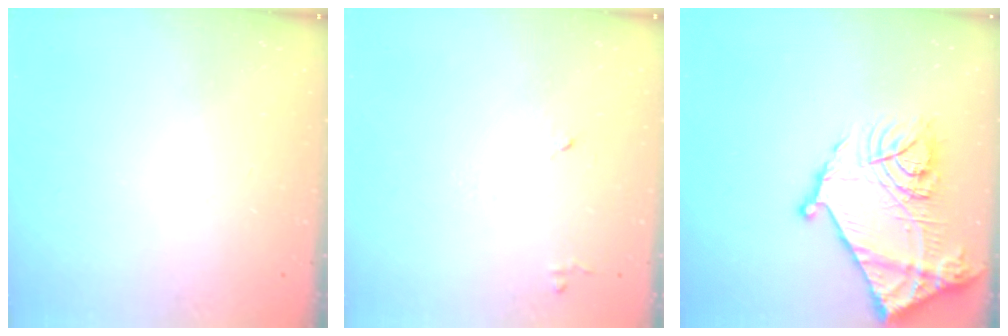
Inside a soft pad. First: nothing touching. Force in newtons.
{"total": 5.6, "press": 5.5, "slide": 0.9}
{"total": 20.6, "press": 20.5, "slide": 1.8}